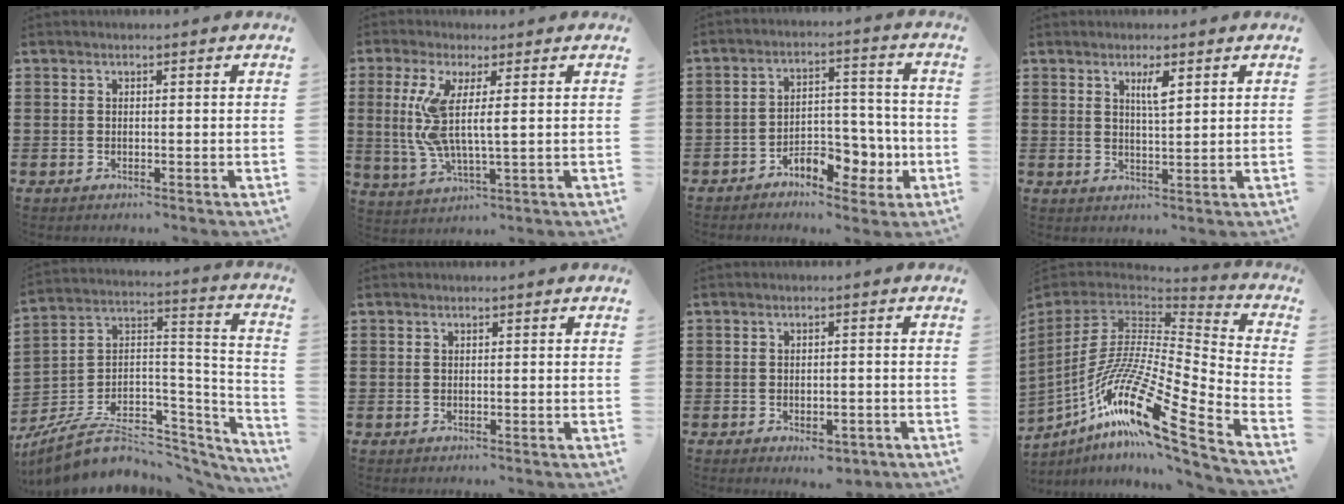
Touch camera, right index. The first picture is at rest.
{"total": 7.3, "force": [1.3, 1.3, 7.1], "torque": [-0.168, -0.016, 0.014]}
{"total": 6.9, "force": [-3.9, 4.1, 3.8], "torque": [-0.045, 0.020, -0.072]}
{"total": 3.1, "force": [1.5, 0.6, 2.6], "torque": [-0.046, 0.000, 0.023]}
{"total": 8.3, "force": [-4.6, 5.2, 4.5], "torque": [-0.100, 0.002, -0.081]}
{"total": 0.0}
{"total": 2.6, "force": [-1.9, 0.9, 1.4], "torque": [-0.025, 0.004, -0.037]}
{"total": 17.3, "force": [-9.7, 3.2, 14.0], "torque": [-0.302, -0.003, -0.194]}